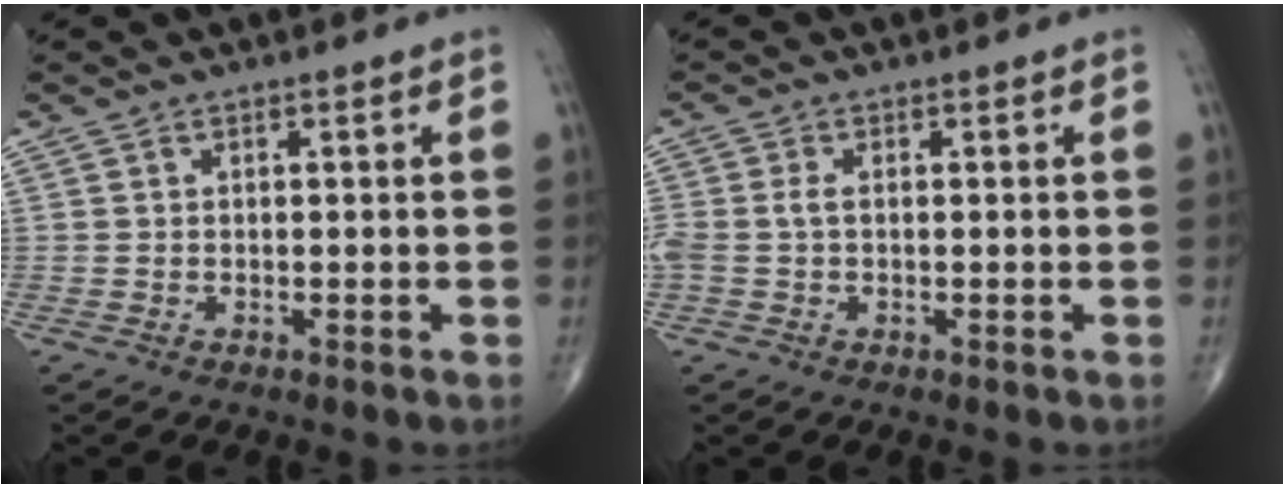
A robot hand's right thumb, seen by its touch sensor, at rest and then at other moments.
{"total": 3.3, "force": [-0.1, 2.0, 2.6], "torque": [-0.078, 0.008, -0.003]}